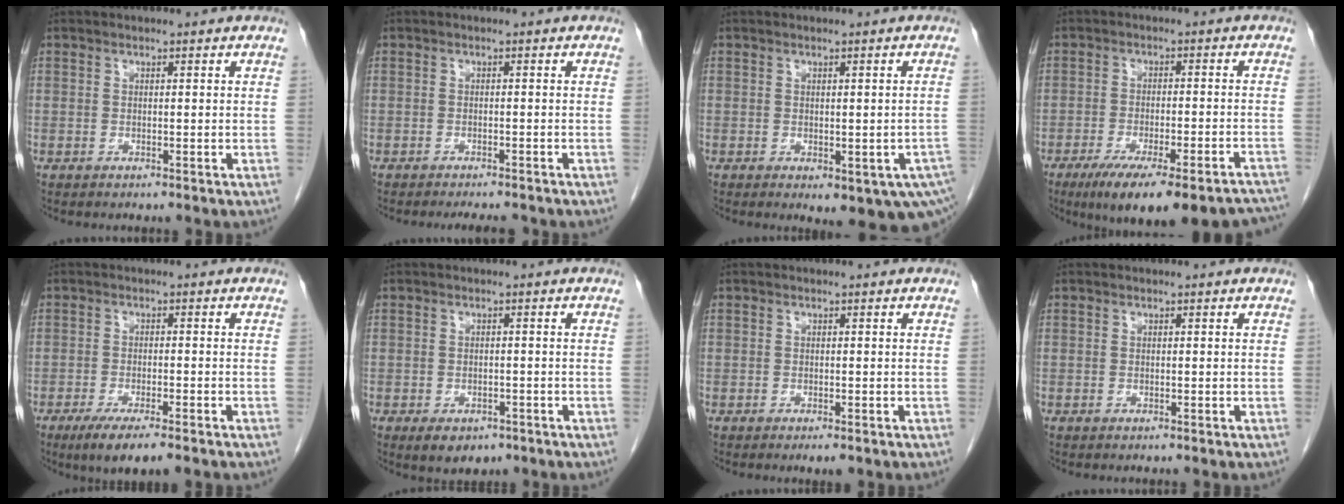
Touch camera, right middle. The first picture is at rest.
{"total": 4.9, "force": [-4.4, 0.9, 2.0], "torque": [-0.019, -0.006, -0.056]}
{"total": 10.7, "force": [-5.4, 4.3, 8.1], "torque": [-0.086, -0.008, -0.059]}
{"total": 21.2, "force": [-17.5, 3.7, 11.3], "torque": [-0.115, -0.009, -0.231]}
{"total": 7.1, "force": [-4.9, 0.9, 5.1], "torque": [-0.081, -0.017, -0.074]}
{"total": 4.6, "force": [-2.9, 2.7, 2.4], "torque": [-0.033, -0.004, -0.034]}
{"total": 1.6, "force": [-1.0, 0.5, 1.1], "torque": [-0.012, -0.003, -0.010]}
{"total": 0.0}